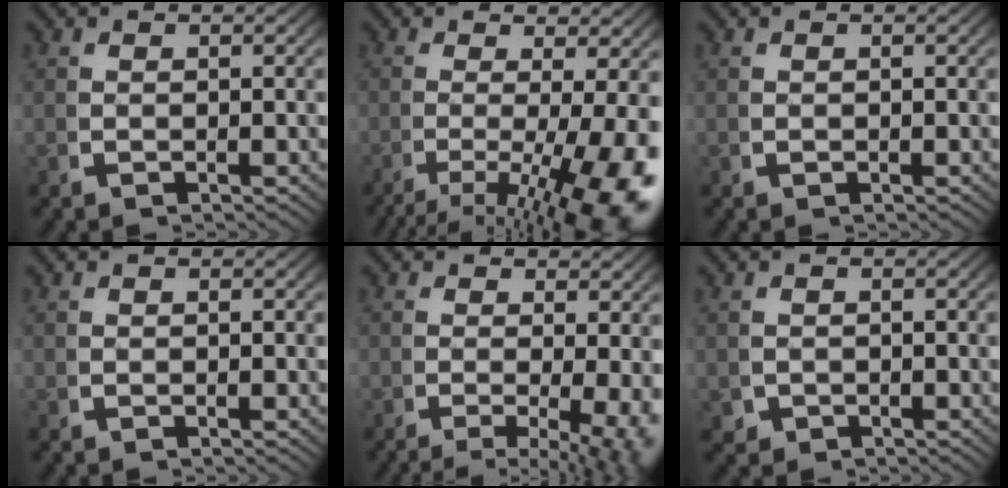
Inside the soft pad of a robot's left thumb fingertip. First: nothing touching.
{"total": 10.7, "force": [-3.1, 4.8, 9.0], "torque": [-0.143, -0.043, -0.026]}
{"total": 0.0}
{"total": 0.0}
{"total": 7.6, "force": [-3.9, 3.2, 5.6], "torque": [-0.081, -0.038, -0.048]}
{"total": 1.6, "force": [-0.7, 1.4, 0.3], "torque": [-0.013, -0.017, -0.004]}